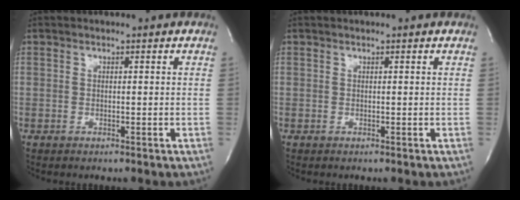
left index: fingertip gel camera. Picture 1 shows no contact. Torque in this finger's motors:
{"motor_torque": [0.13, -0.05, -0.04, 0.02]}